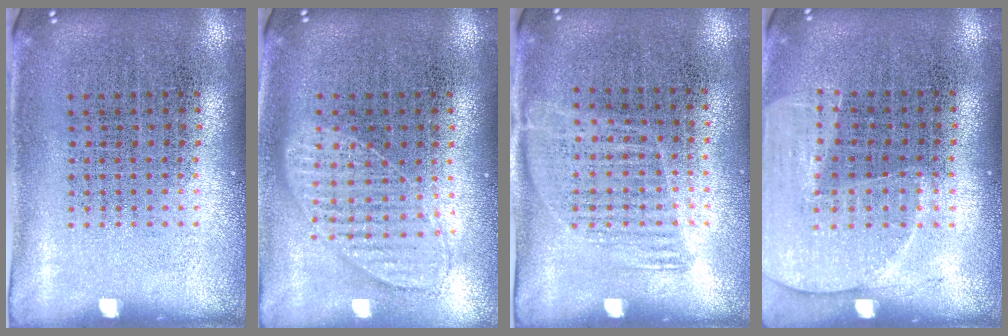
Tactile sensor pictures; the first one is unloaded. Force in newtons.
{"total": 1.0, "press": 1.0, "slide": 0.1}
{"total": 1.1, "press": 0.9, "slide": 0.6}
{"total": 1.5, "press": 1.4, "slide": 0.3}